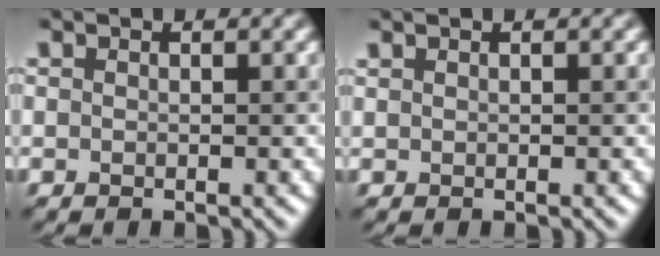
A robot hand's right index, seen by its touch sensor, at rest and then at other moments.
{"total": 0.6, "force": [0.6, 0.0, -0.3], "torque": [0.006, 0.010, 0.010]}